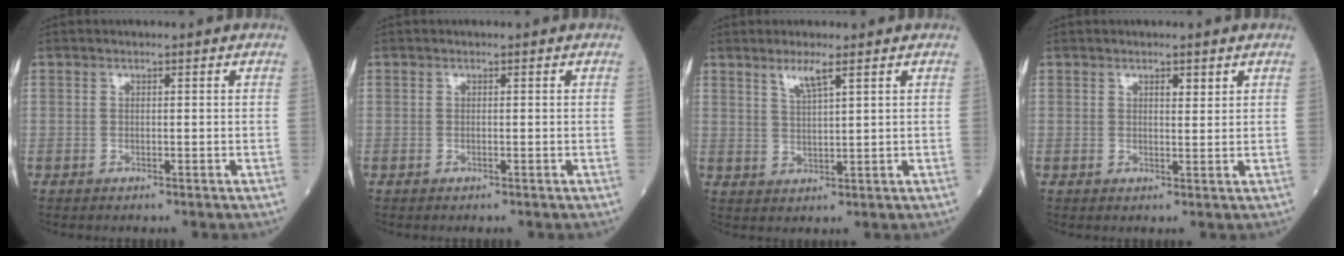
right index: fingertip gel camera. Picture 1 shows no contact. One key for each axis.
{"total": 0.0}
{"total": 3.4, "fx": 2.3, "fy": 0.1, "fz": 2.5, "tx": -0.054, "ty": -0.002, "tz": 0.047}
{"total": 1.5, "fx": 1.0, "fy": 0.4, "fz": 1.0, "tx": -0.017, "ty": -0.002, "tz": 0.016}